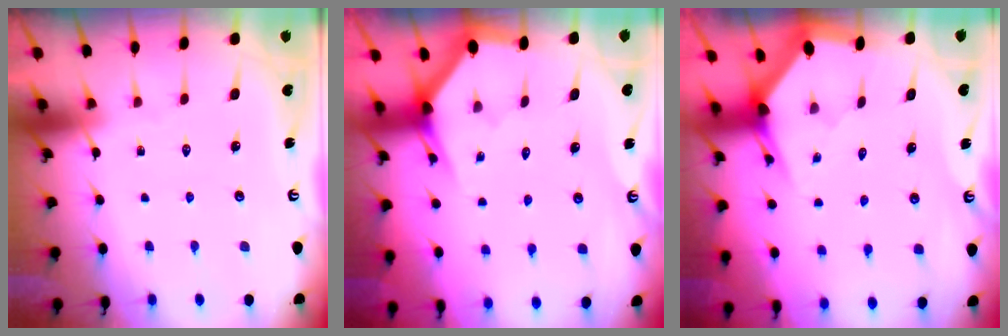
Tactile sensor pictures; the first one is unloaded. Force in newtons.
{"total": 2.9, "press": 2.9, "slide": 0.1}
{"total": 3.0, "press": 3.0, "slide": 0.2}